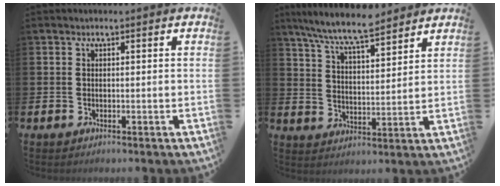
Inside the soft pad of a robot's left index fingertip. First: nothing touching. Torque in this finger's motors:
{"motor_torque": [1.09, -1.05, 0.96, 0.21]}